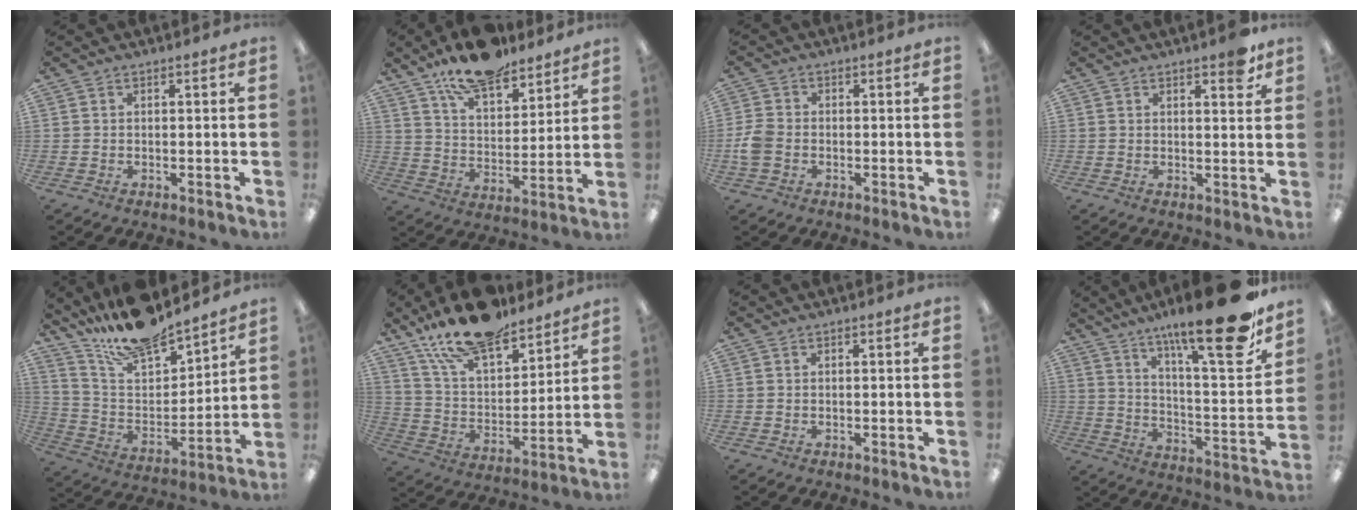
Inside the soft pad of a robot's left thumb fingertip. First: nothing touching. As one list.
[{"total": 14.0, "force": [11.7, 5.1, 5.9], "torque": [-0.097, -0.070, 0.210]}, {"total": 4.8, "force": [-1.0, 3.5, 3.2], "torque": [-0.065, 0.007, -0.017]}, {"total": 4.0, "force": [3.0, 1.1, 2.3], "torque": [-0.020, -0.017, 0.047]}, {"total": 16.2, "force": [14.9, 3.8, 4.9], "torque": [-0.113, -0.114, 0.269]}, {"total": 18.1, "force": [14.8, 6.6, 8.2], "torque": [-0.151, -0.087, 0.262]}, {"total": 0.0}, {"total": 23.4, "force": [16.7, 4.1, 15.8], "torque": [-0.233, -0.123, 0.261]}]